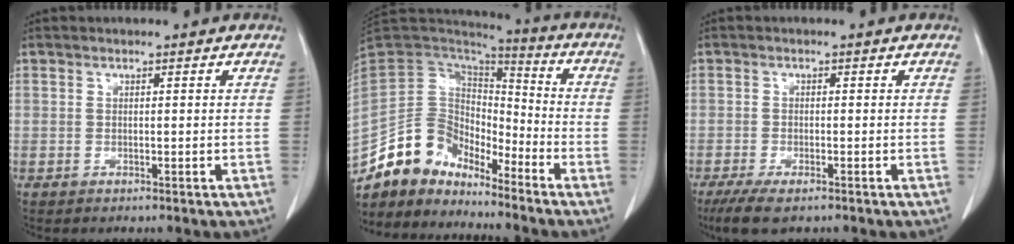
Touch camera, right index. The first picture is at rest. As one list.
[{"total": 11.3, "force": [-9.9, 5.2, 1.8], "torque": [-0.035, 0.062, -0.192]}, {"total": 5.2, "force": [-3.5, 1.5, 3.5], "torque": [-0.061, -0.012, -0.056]}]